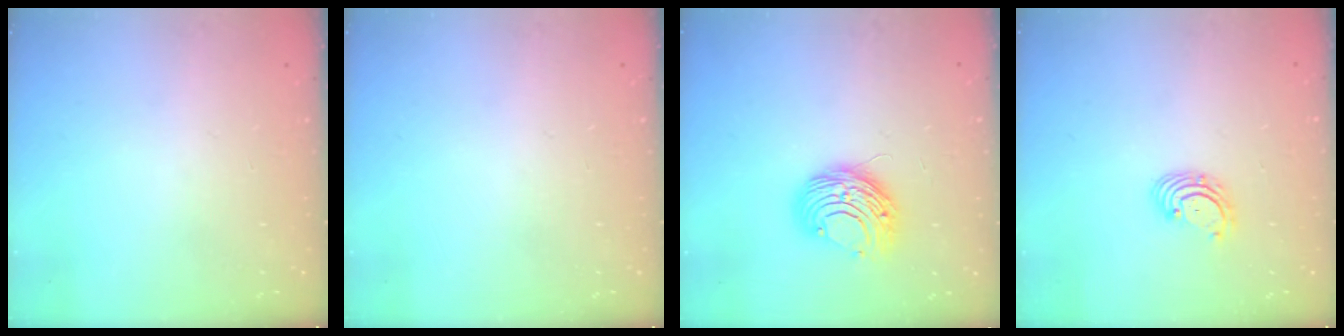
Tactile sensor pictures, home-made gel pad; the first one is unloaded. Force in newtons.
{"total": 0.0}
{"total": 8.8, "press": 8.8, "slide": 0.3}
{"total": 2.9, "press": 2.9, "slide": 0.3}